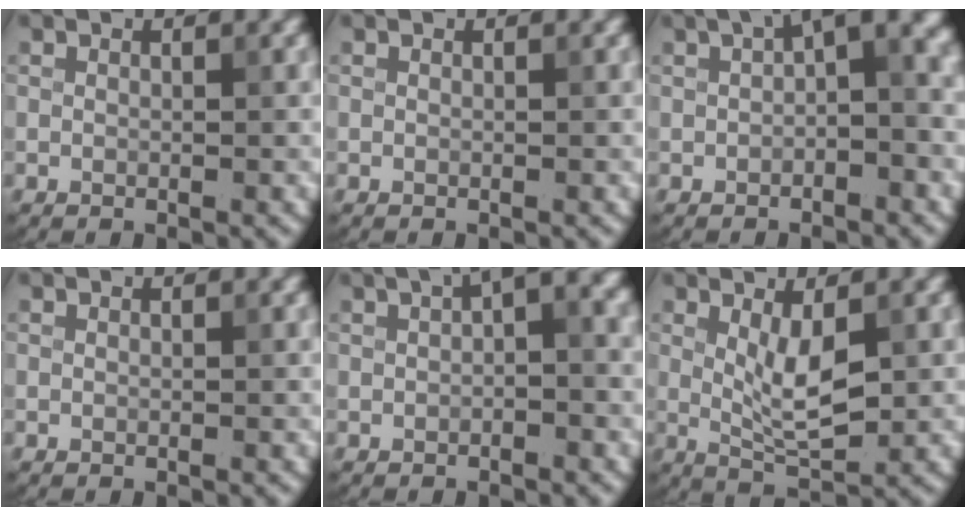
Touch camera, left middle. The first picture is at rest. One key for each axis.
{"total": 0.0}
{"total": 5.7, "fx": 1.3, "fy": 2.3, "fz": 5.0, "tx": -0.055, "ty": 0.019, "tz": 0.010}
{"total": 0.0}
{"total": 3.7, "fx": 1.2, "fy": 1.2, "fz": 3.3, "tx": -0.038, "ty": 0.017, "tz": 0.009}
{"total": 4.0, "fx": 0.7, "fy": 1.3, "fz": 3.7, "tx": -0.072, "ty": -0.008, "tz": 0.018}